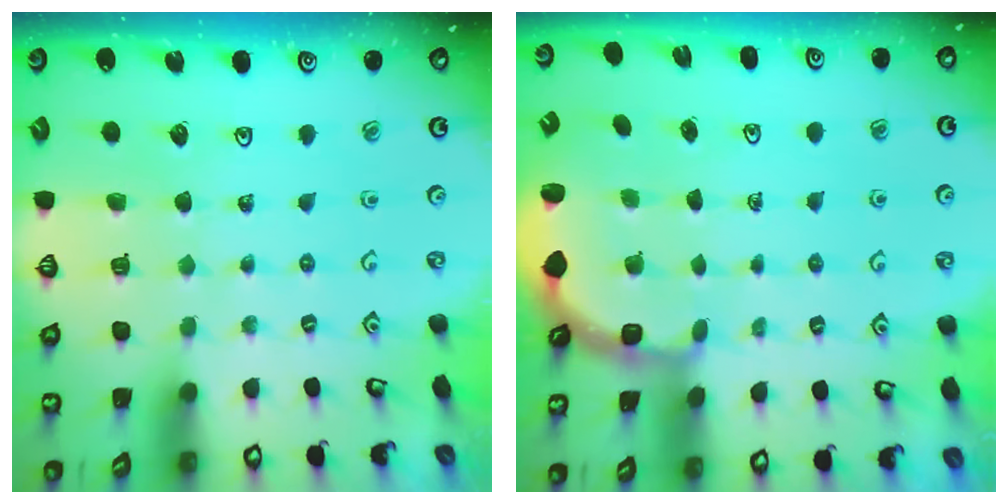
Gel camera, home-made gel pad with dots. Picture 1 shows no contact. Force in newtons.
{"total": 2.9, "press": 1.9, "slide": 2.2}